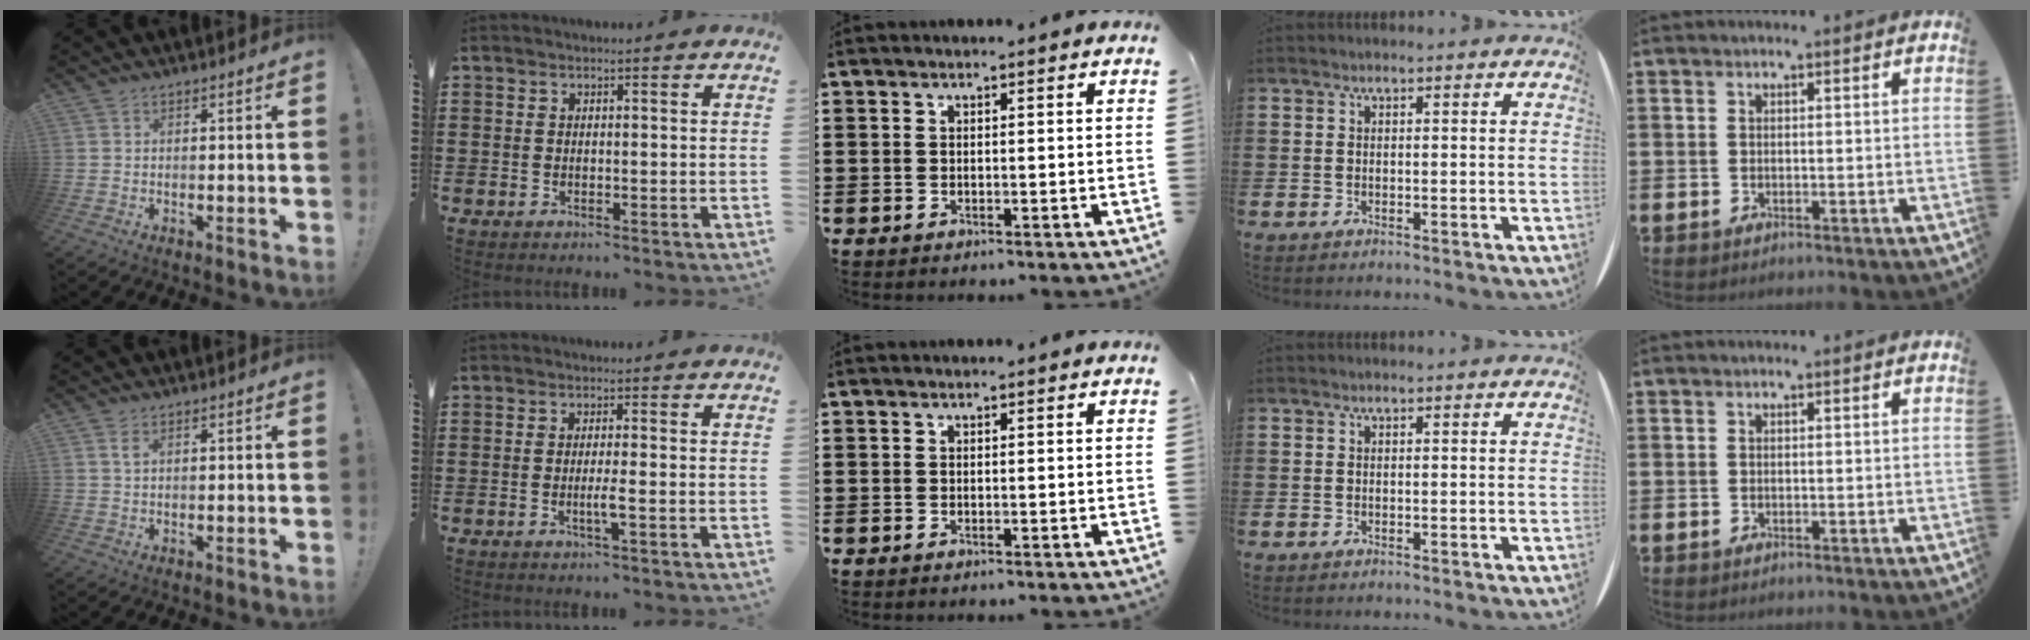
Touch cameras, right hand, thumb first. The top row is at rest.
{"thumb": {"total": 1.9, "force": [0.8, 0.6, 1.5], "torque": [-0.027, 0.000, 0.012]}, "index": {"total": 2.6, "force": [-0.8, -0.1, 2.4], "torque": [-0.041, -0.005, -0.015]}}